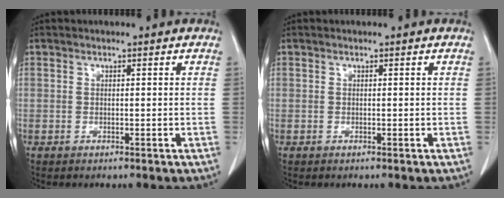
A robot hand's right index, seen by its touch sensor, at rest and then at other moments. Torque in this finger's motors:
{"motor_torque": [-0.04, 0.04, 0.00, 0.00]}